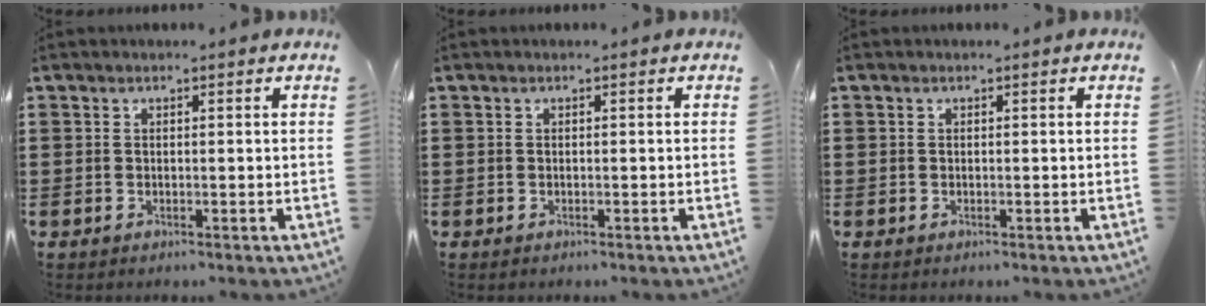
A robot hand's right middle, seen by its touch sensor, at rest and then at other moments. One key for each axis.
{"total": 0.0}
{"total": 0.0}